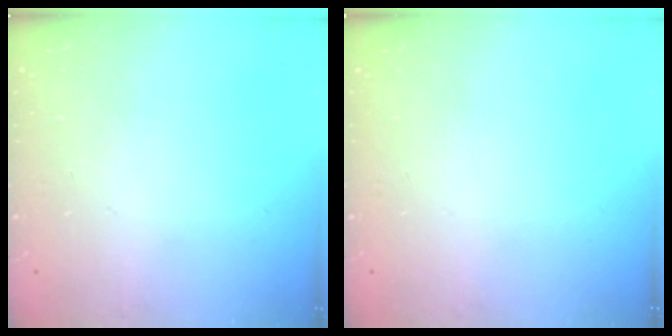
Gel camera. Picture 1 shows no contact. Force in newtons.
{"total": 0.0}